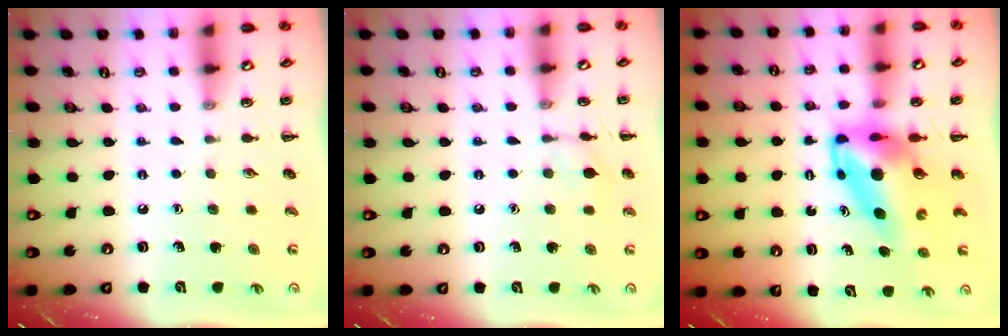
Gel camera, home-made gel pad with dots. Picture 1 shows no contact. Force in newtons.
{"total": 7.1, "press": 6.8, "slide": 2.0}
{"total": 8.6, "press": 8.1, "slide": 2.9}